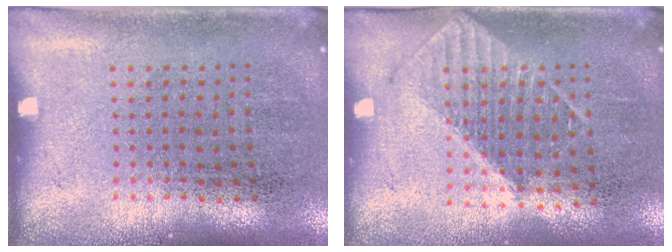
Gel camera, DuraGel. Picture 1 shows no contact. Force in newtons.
{"total": 1.1, "press": 1.0, "slide": 0.4}